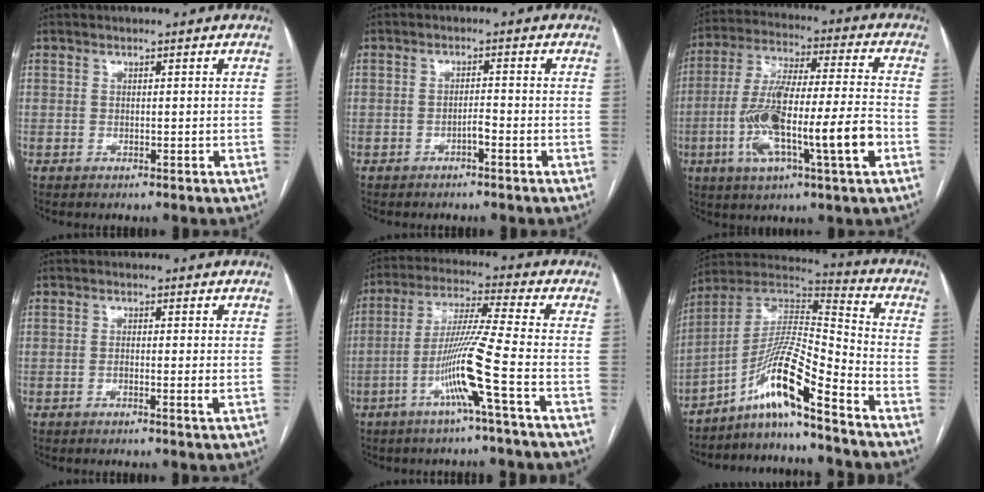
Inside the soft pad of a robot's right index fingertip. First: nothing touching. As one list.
[{"total": 1.6, "force": [-1.0, 0.3, 1.2], "torque": [-0.020, 0.002, -0.017]}, {"total": 17.6, "force": [-5.0, 1.7, 16.7], "torque": [-0.319, 0.000, -0.086]}, {"total": 2.1, "force": [-0.5, 0.1, 2.0], "torque": [-0.032, -0.003, -0.009]}, {"total": 10.7, "force": [-4.2, -2.0, 9.6], "torque": [-0.189, -0.003, -0.084]}, {"total": 12.6, "force": [-8.6, -0.2, 9.2], "torque": [-0.177, 0.015, -0.159]}]